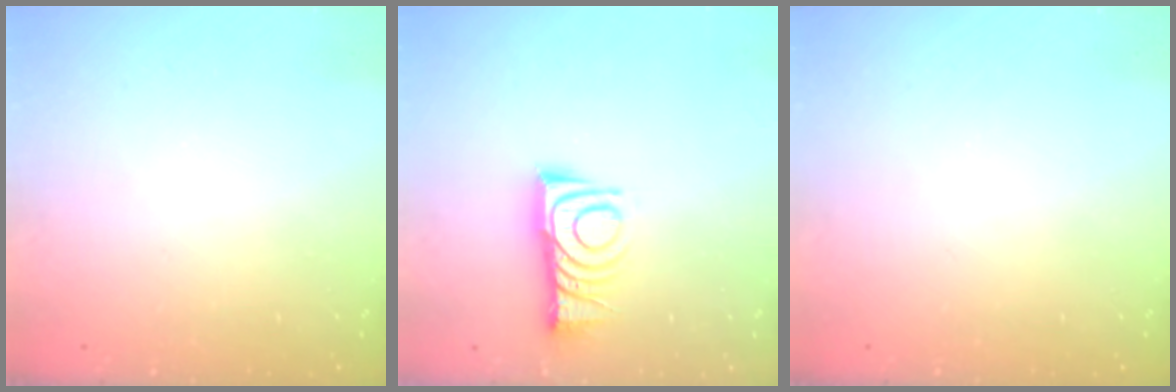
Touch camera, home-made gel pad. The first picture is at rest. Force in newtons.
{"total": 9.9, "press": 9.9, "slide": 0.8}
{"total": 0.0}